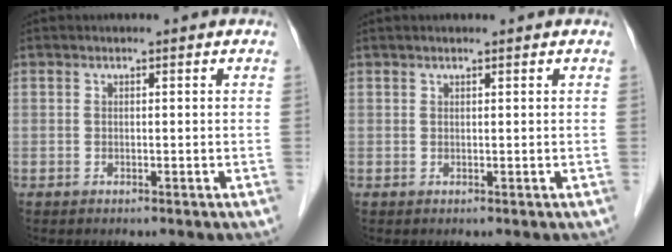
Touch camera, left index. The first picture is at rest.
{"total": 0.7, "force": [0.6, 0.2, 0.4], "torque": [-0.013, 0.008, 0.011]}